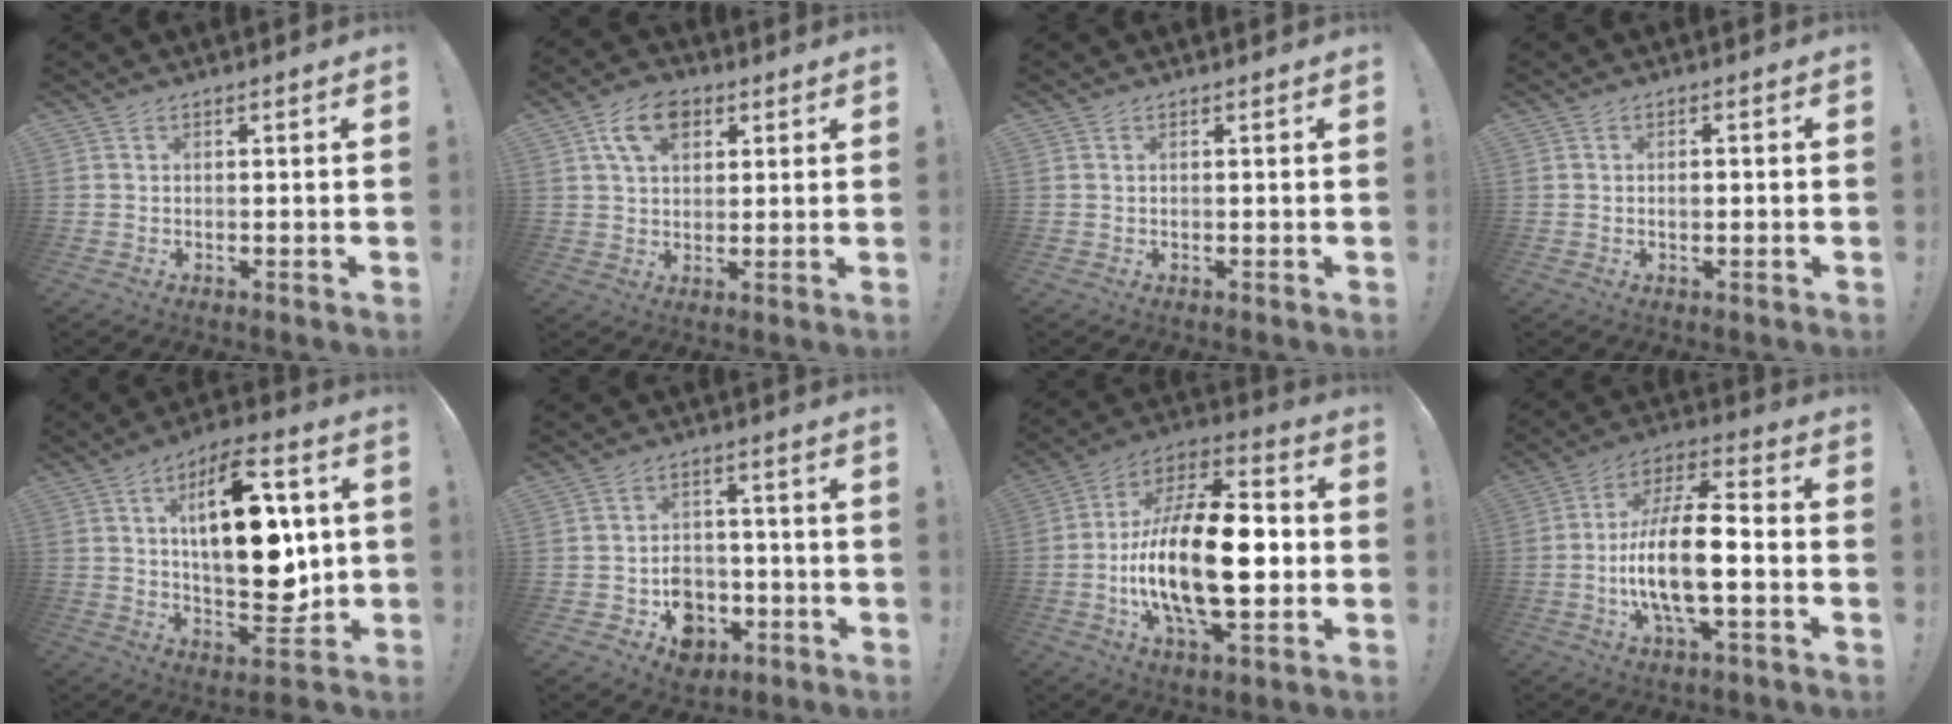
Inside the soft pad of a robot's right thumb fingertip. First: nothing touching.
{"total": 10.0, "force": [4.6, 6.6, 5.9], "torque": [-0.095, 0.000, 0.087]}
{"total": 0.0}
{"total": 1.4, "force": [-0.6, 0.5, 1.1], "torque": [-0.020, 0.002, -0.011]}
{"total": 22.2, "force": [3.0, 10.4, 19.4], "torque": [-0.307, -0.003, 0.050]}
{"total": 8.3, "force": [-3.2, 6.9, 3.2], "torque": [-0.041, 0.024, -0.050]}
{"total": 24.3, "force": [-3.8, 9.8, 22.0], "torque": [-0.413, 0.002, -0.066]}
{"total": 16.5, "force": [-3.6, 5.8, 15.0], "torque": [-0.292, 0.010, -0.064]}